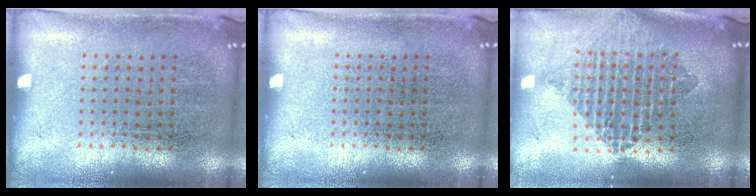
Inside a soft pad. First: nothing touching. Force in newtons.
{"total": 0.0}
{"total": 2.1, "press": 1.7, "slide": 1.2}